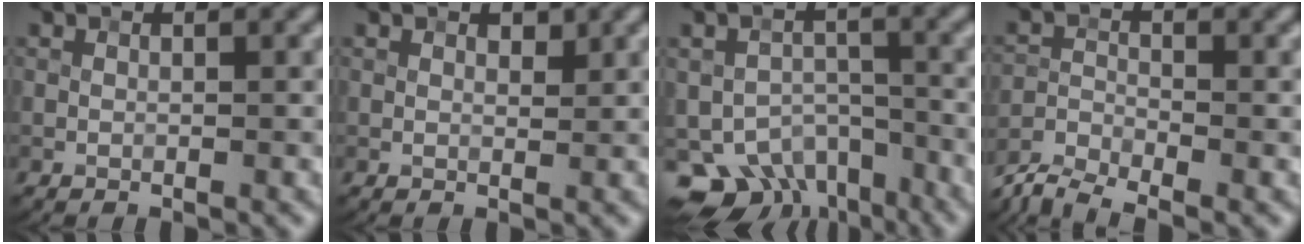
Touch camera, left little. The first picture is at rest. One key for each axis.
{"total": 1.1, "fx": 0.9, "fy": 0.5, "fz": 0.4, "tx": -0.009, "ty": 0.000, "tz": 0.017}
{"total": 8.4, "fx": -5.9, "fy": 5.0, "fz": 3.3, "tx": -0.053, "ty": -0.014, "tz": -0.087}
{"total": 4.2, "fx": -3.8, "fy": 0.7, "fz": 1.5, "tx": -0.029, "ty": -0.005, "tz": -0.085}